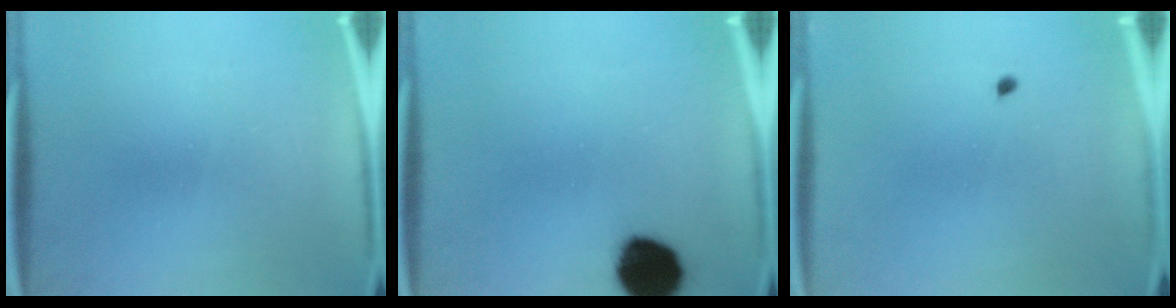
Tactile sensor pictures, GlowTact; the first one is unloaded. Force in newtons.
{"total": 11.9}
{"total": 0.5}